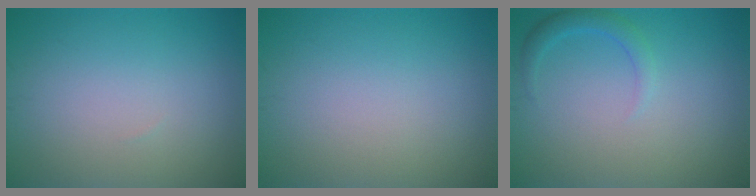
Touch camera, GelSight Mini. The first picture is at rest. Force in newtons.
{"total": 0.0}
{"total": 1.6, "press": 1.6, "slide": 0.1}